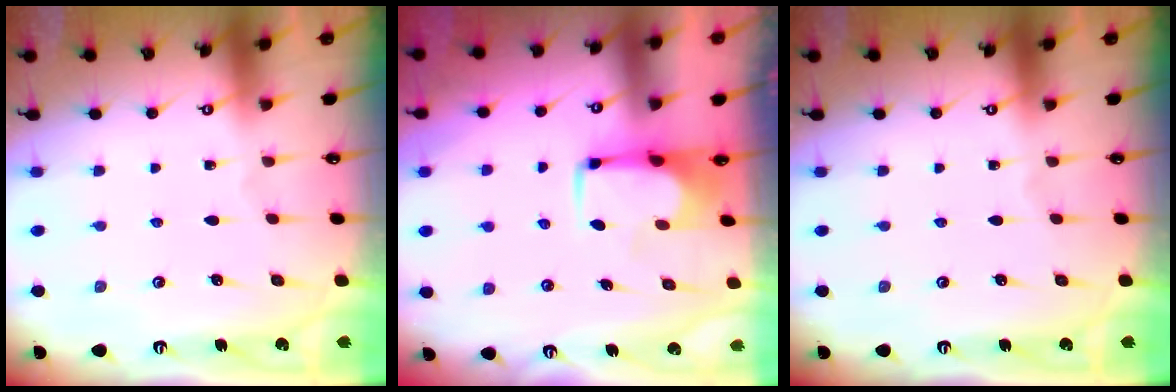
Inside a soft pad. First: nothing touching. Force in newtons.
{"total": 1.1, "press": 1.1, "slide": 0.1}
{"total": 0.0}